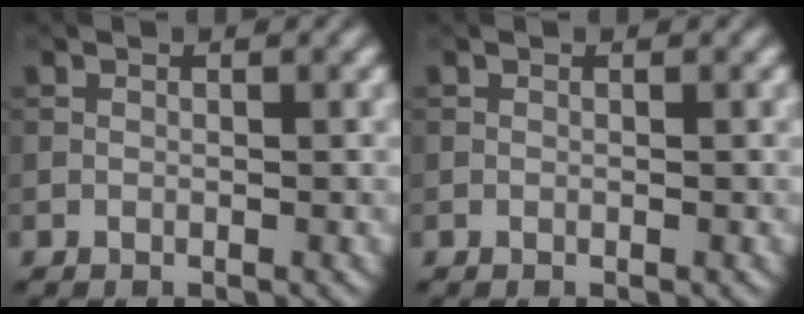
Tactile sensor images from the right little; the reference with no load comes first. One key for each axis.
{"total": 0.0}